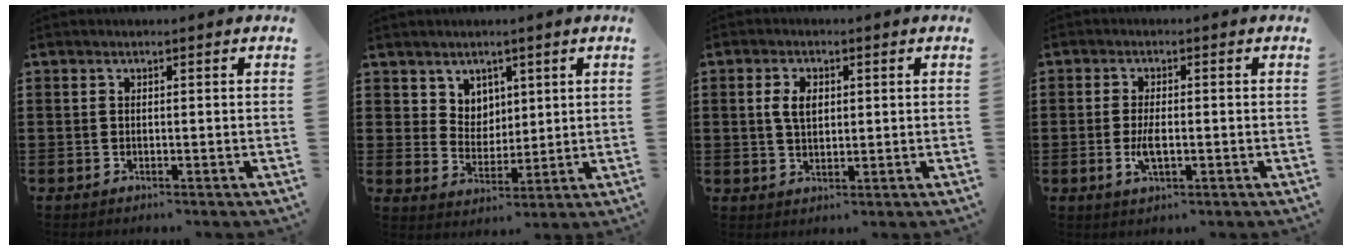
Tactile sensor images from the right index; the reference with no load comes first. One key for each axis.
{"total": 4.9, "fx": 3.3, "fy": 3.7, "fz": 0.2, "tx": -0.026, "ty": 0.003, "tz": 0.061}
{"total": 3.8, "fx": 0.7, "fy": 2.2, "fz": 3.0, "tx": -0.064, "ty": 0.011, "tz": 0.011}
{"total": 3.6, "fx": -0.7, "fy": 1.2, "fz": 3.3, "tx": -0.067, "ty": -0.005, "tz": -0.012}